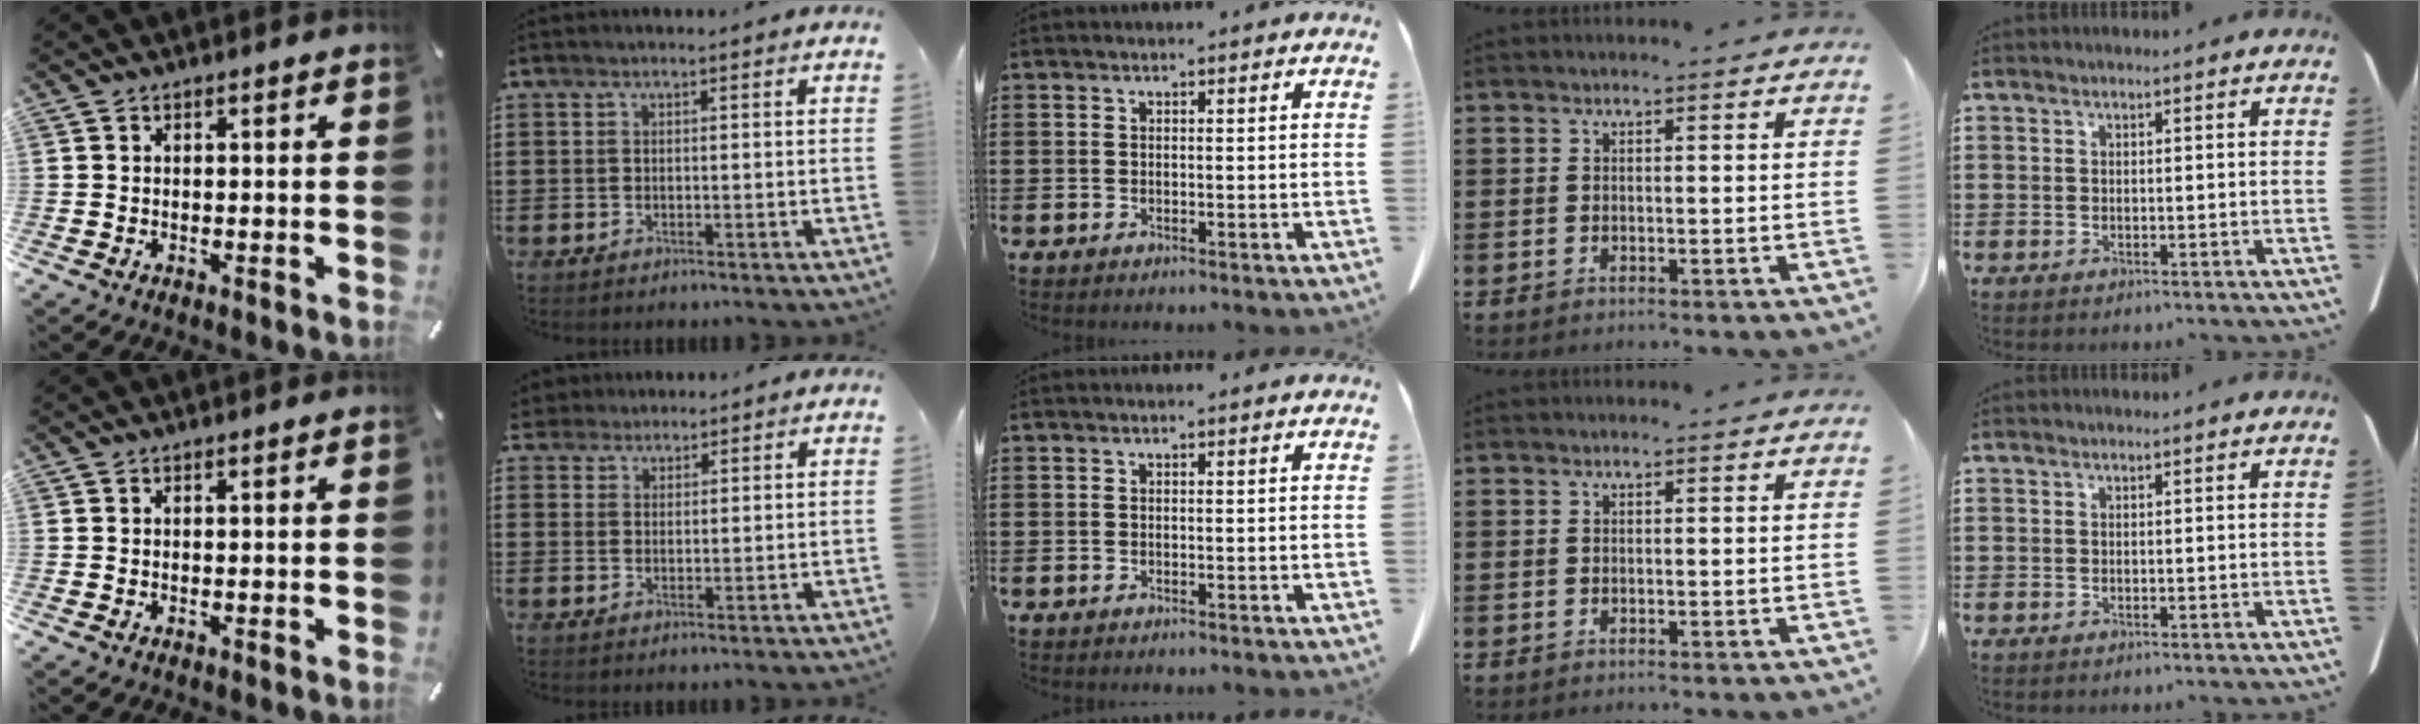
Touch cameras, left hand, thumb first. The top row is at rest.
{"index": {"total": 2.2, "force": [1.9, 1.1, -0.1], "torque": [-0.006, 0.009, 0.038]}}